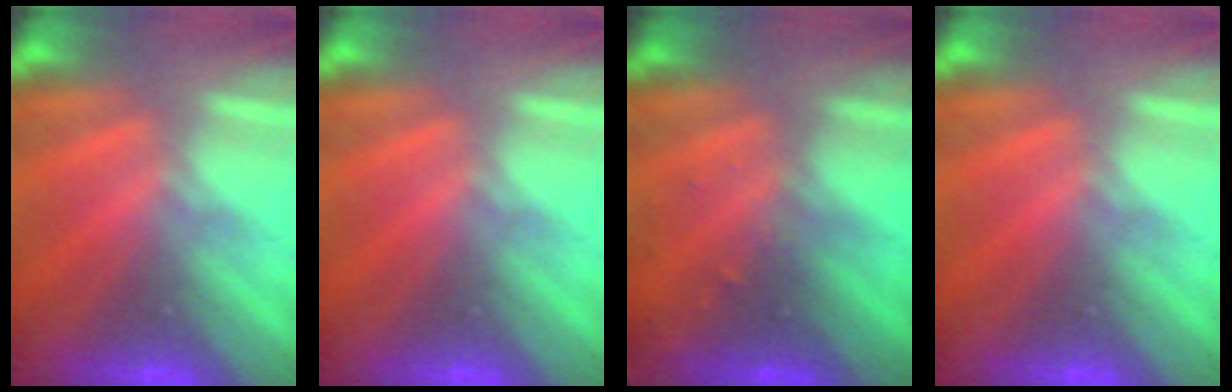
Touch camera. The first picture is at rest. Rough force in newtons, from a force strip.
{"total": 0.0}
{"total": 2.7}
{"total": 0.0}